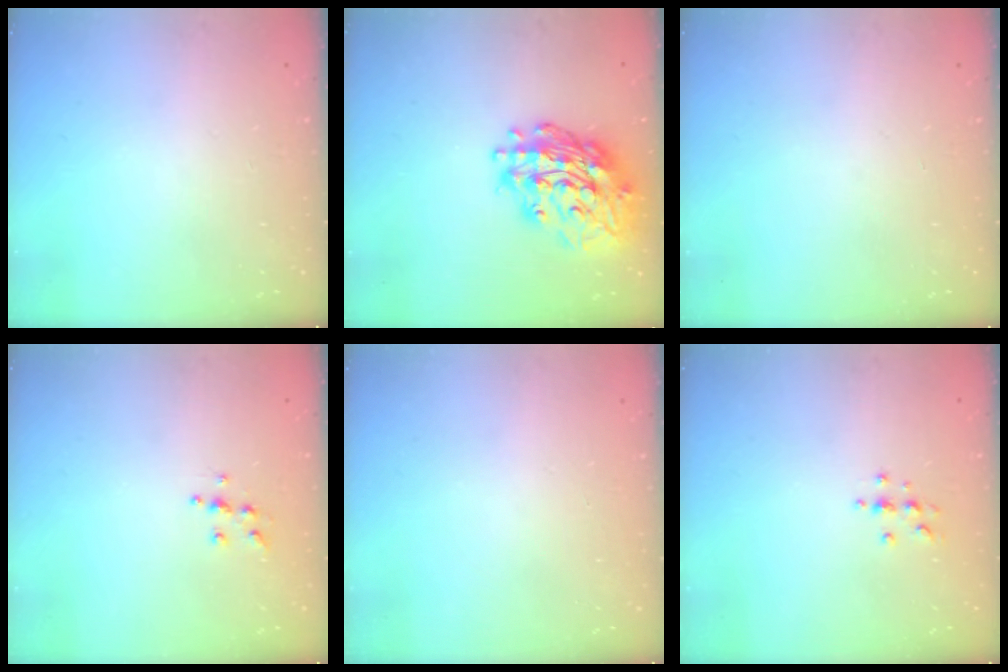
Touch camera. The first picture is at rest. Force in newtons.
{"total": 20.7, "press": 20.6, "slide": 1.9}
{"total": 0.0}
{"total": 5.9, "press": 5.9, "slide": 0.5}
{"total": 0.0}
{"total": 3.3, "press": 3.3, "slide": 0.4}